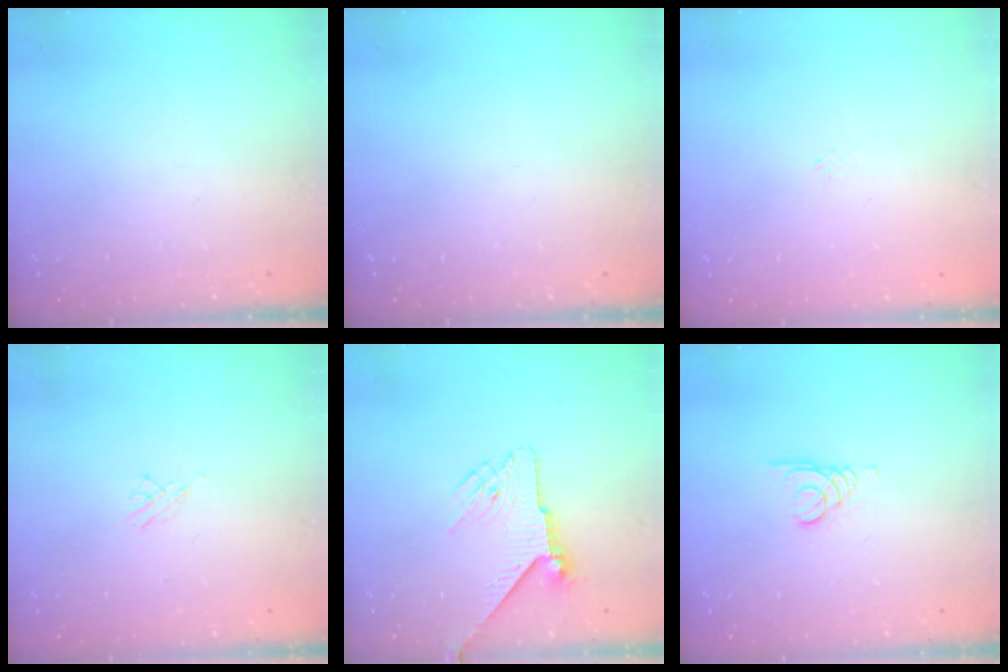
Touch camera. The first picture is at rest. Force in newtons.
{"total": 0.0}
{"total": 0.0}
{"total": 3.0, "press": 2.9, "slide": 0.6}
{"total": 6.0, "press": 6.0, "slide": 0.7}
{"total": 1.3, "press": 1.3, "slide": 0.1}